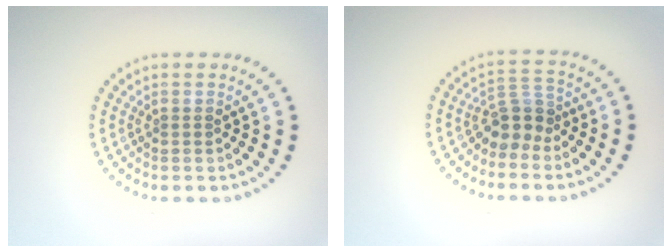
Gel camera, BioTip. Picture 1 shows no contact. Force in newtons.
{"total": 3.0, "press": 2.8, "slide": 1.1}